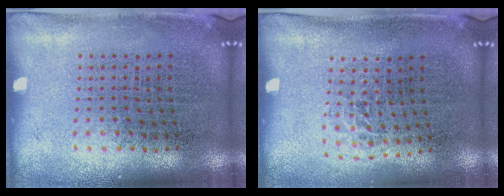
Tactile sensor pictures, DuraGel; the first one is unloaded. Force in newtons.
{"total": 0.6, "press": 0.5, "slide": 0.5}